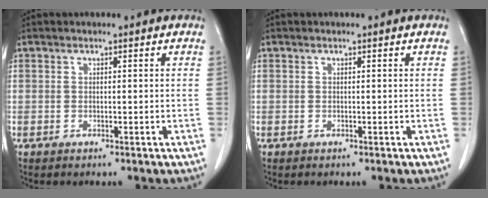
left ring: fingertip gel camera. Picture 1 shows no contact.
{"total": 0.0}